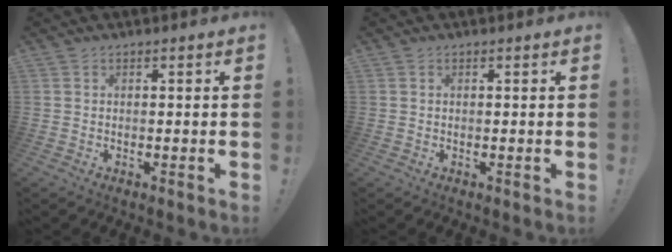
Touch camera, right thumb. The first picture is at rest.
{"total": 0.0}